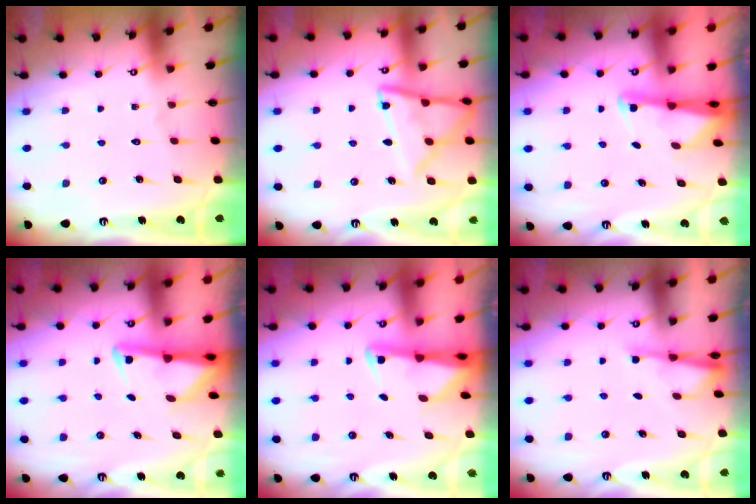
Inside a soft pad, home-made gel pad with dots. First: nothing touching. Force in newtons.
{"total": 13.1, "press": 13.1, "slide": 1.4}
{"total": 2.1, "press": 2.1, "slide": 0.4}
{"total": 3.0, "press": 3.0, "slide": 0.6}
{"total": 2.4, "press": 2.3, "slide": 0.5}
{"total": 2.1, "press": 2.1, "slide": 0.3}